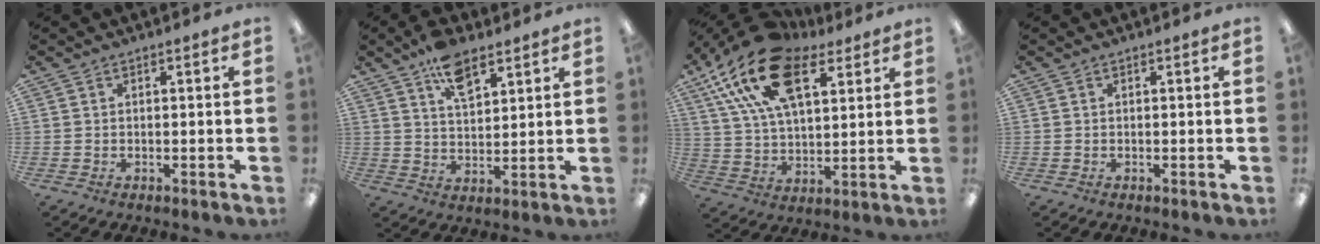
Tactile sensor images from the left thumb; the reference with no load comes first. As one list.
[{"total": 9.3, "force": [6.2, 4.3, 5.4], "torque": [-0.082, -0.030, 0.108]}, {"total": 23.2, "force": [12.3, 12.2, 15.4], "torque": [-0.305, -0.039, 0.218]}, {"total": 0.0}]